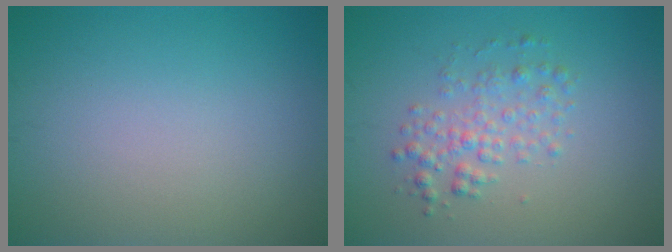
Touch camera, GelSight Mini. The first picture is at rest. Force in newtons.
{"total": 2.5, "press": 2.5, "slide": 0.0}